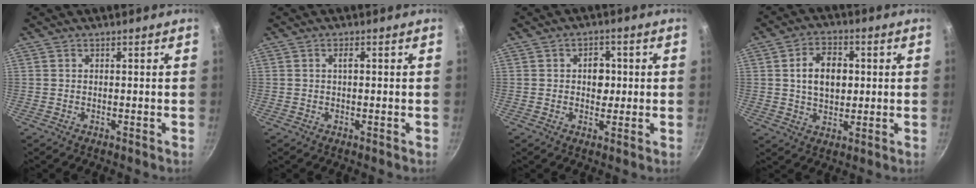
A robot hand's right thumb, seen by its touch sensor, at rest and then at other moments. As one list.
[{"total": 1.3, "force": [0.1, 0.4, 1.2], "torque": [-0.025, 0.004, 0.000]}, {"total": 4.5, "force": [0.4, 3.5, 2.8], "torque": [-0.012, 0.002, 0.001]}, {"total": 9.3, "force": [1.2, 6.4, 6.6], "torque": [-0.090, 0.006, 0.018]}]